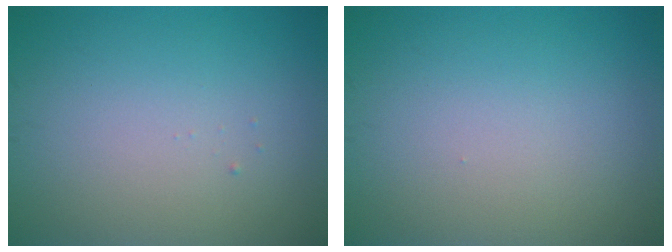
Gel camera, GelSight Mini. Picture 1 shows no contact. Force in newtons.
{"total": 0.0}